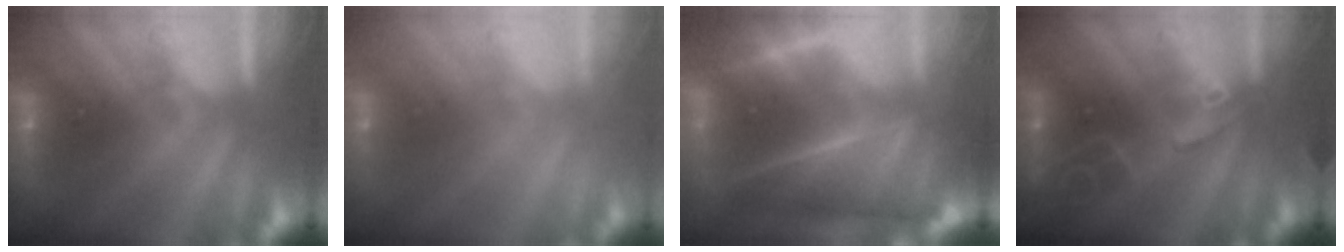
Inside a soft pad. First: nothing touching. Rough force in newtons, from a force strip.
{"total": 7.0}
{"total": 7.5}
{"total": 2.4}